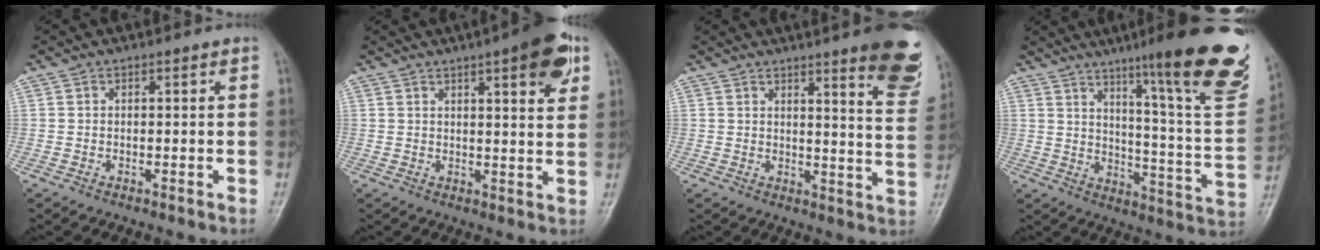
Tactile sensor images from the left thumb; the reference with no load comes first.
{"total": 9.8, "force": [5.1, 2.3, 8.1], "torque": [-0.090, -0.017, 0.060]}
{"total": 13.6, "force": [8.5, 2.3, 10.3], "torque": [-0.099, -0.053, 0.098]}
{"total": 26.0, "force": [16.4, 2.7, 20.0], "torque": [-0.254, -0.086, 0.227]}